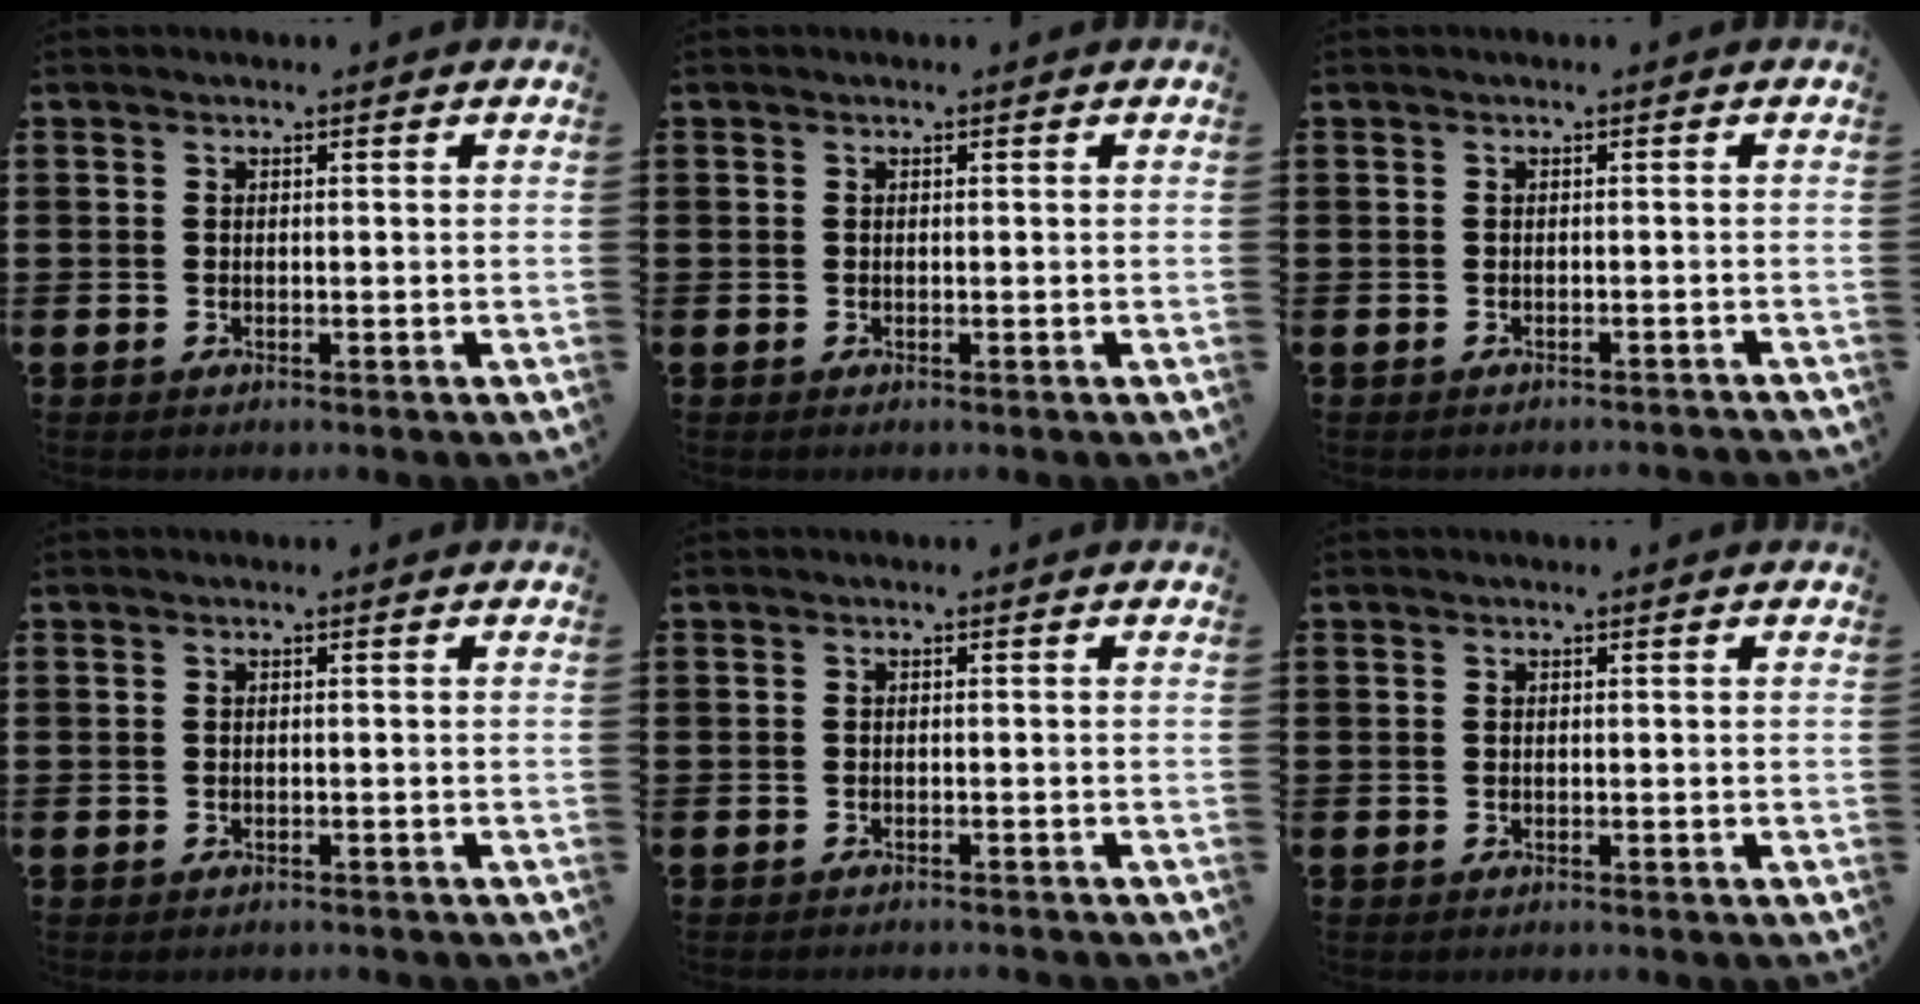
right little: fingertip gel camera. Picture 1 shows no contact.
{"total": 0.0}
{"total": 0.6, "force": [-0.6, -0.1, 0.1], "torque": [-0.002, -0.001, -0.012]}
{"total": 0.0}
{"total": 0.6, "force": [-0.6, -0.1, 0.0], "torque": [0.000, -0.001, -0.013]}
{"total": 0.0}